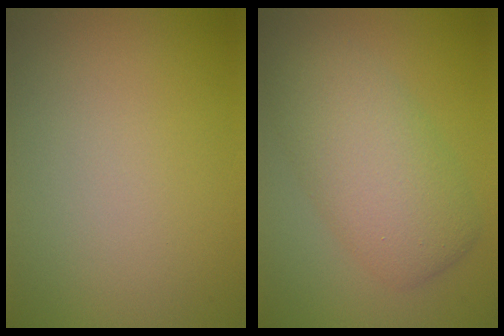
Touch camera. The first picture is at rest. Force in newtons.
{"total": 6.1, "press": 6.1, "slide": 0.1}